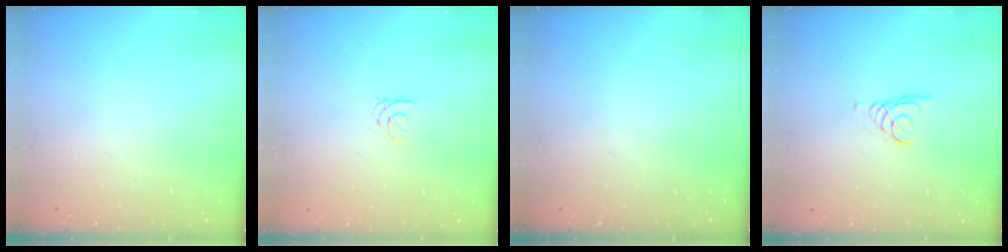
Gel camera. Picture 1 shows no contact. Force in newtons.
{"total": 1.4, "press": 1.4, "slide": 0.1}
{"total": 0.0}
{"total": 1.5, "press": 1.5, "slide": 0.1}